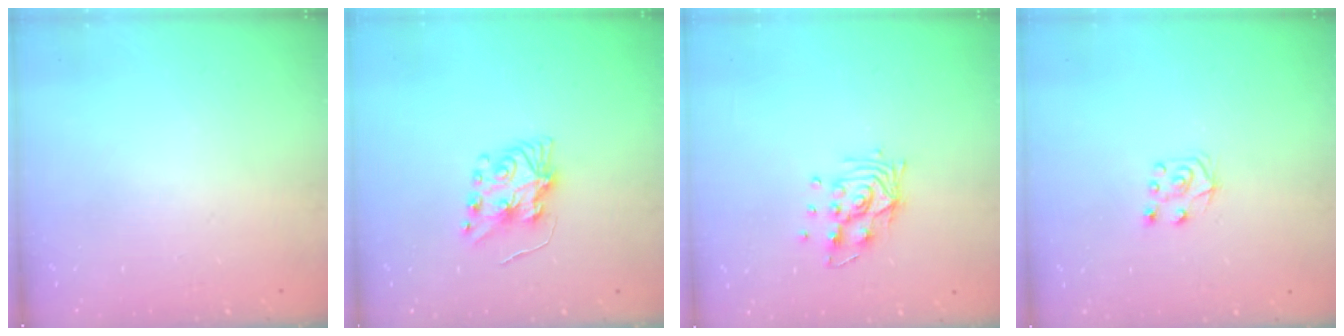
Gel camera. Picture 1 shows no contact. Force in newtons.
{"total": 7.8, "press": 7.8, "slide": 0.7}
{"total": 8.9, "press": 8.9, "slide": 0.7}
{"total": 6.1, "press": 6.1, "slide": 0.5}